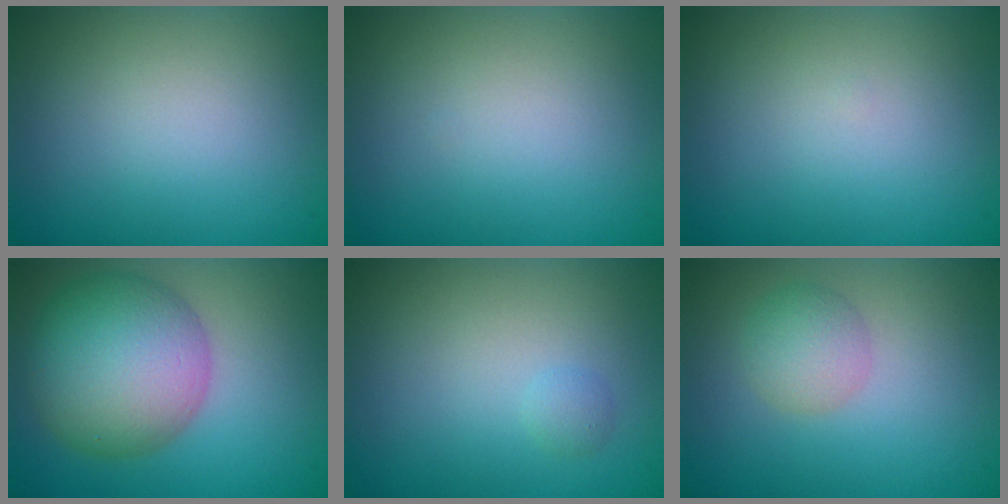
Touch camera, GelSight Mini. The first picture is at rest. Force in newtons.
{"total": 0.0}
{"total": 0.0}
{"total": 10.2, "press": 10.2, "slide": 0.1}
{"total": 0.8, "press": 0.8, "slide": 0.0}
{"total": 2.5, "press": 2.5, "slide": 0.1}